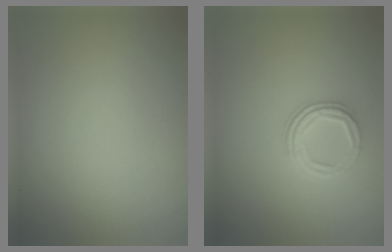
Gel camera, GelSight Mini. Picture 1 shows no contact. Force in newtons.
{"total": 3.0, "press": 2.3, "slide": 1.9}